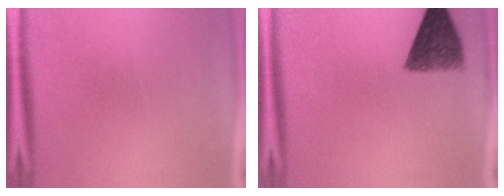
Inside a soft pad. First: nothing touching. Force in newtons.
{"total": 8.2}